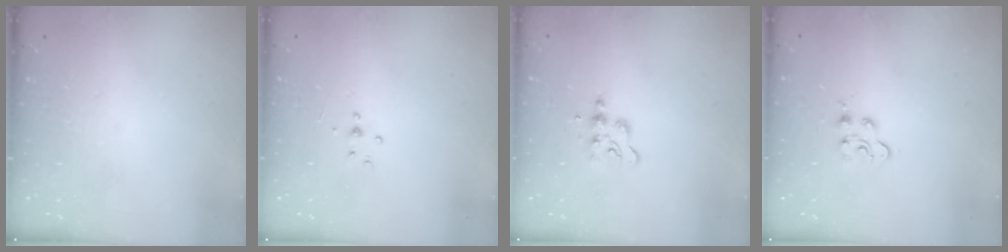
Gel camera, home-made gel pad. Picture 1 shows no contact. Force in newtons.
{"total": 3.7, "press": 3.6, "slide": 1.0}
{"total": 4.4, "press": 4.4, "slide": 0.5}
{"total": 5.5, "press": 5.5, "slide": 0.6}